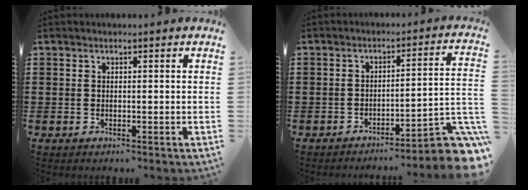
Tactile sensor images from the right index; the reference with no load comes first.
{"total": 5.8, "force": [-4.1, 0.5, 4.1], "torque": [-0.058, -0.021, -0.082]}